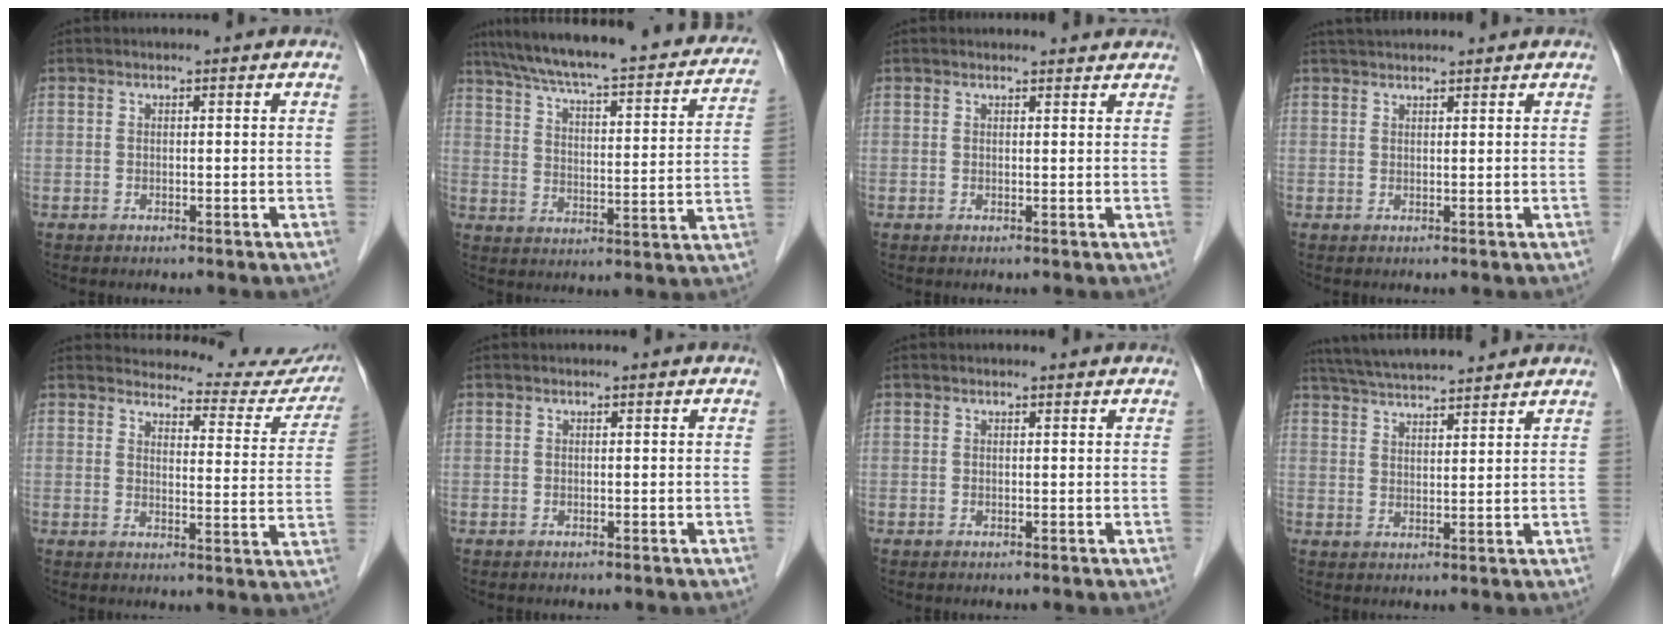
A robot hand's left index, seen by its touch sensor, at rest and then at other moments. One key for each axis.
{"total": 28.5, "fx": 24.5, "fy": 4.8, "fz": 13.8, "tx": -0.219, "ty": -0.019, "tz": 0.312}
{"total": 2.8, "fx": 2.7, "fy": 0.5, "fz": 0.2, "tx": -0.009, "ty": 0.005, "tz": 0.026}
{"total": 5.0, "fx": 4.6, "fy": 0.3, "fz": 1.7, "tx": -0.024, "ty": 0.039, "tz": 0.071}
{"total": 16.7, "fx": 16.2, "fy": 3.0, "fz": 2.6, "tx": -0.006, "ty": -0.072, "tz": 0.163}
{"total": 0.0}
{"total": 0.8, "fx": 0.8, "fy": 0.0, "fz": 0.1, "tx": -0.009, "ty": 0.003, "tz": 0.010}
{"total": 12.0, "fx": 11.0, "fy": 0.6, "fz": 4.8, "tx": -0.089, "ty": 0.029, "tz": 0.172}